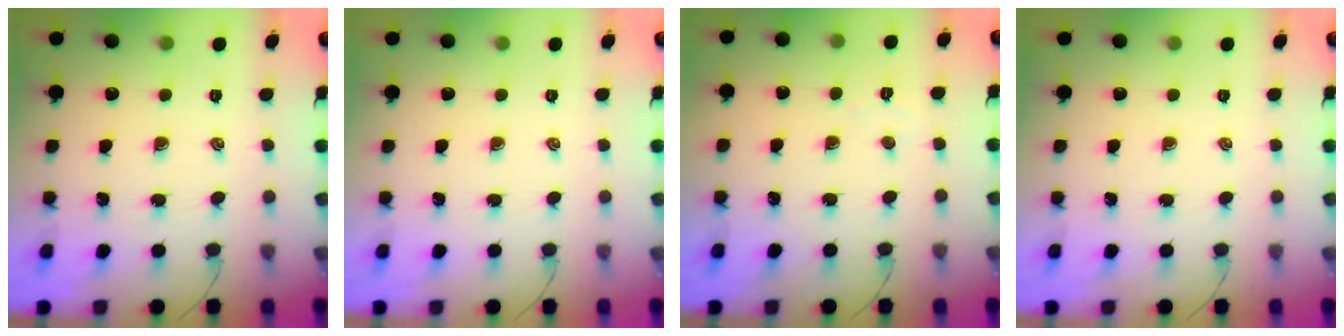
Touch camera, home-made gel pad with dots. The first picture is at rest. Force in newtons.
{"total": 0.0}
{"total": 2.4, "press": 2.3, "slide": 0.6}
{"total": 0.0}